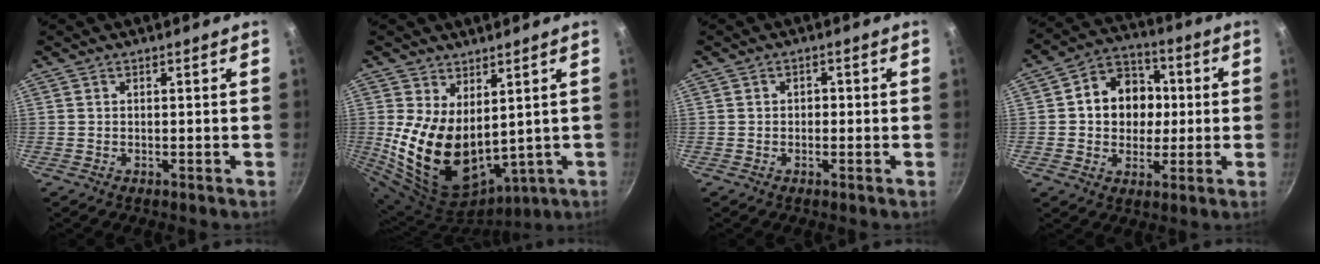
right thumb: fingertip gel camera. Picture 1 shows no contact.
{"total": 16.5, "force": [2.0, 10.0, 12.9], "torque": [-0.225, -0.038, 0.066]}
{"total": 1.4, "force": [-0.3, 1.2, 0.7], "torque": [-0.003, 0.006, -0.007]}
{"total": 12.8, "force": [1.1, 10.7, 6.9], "torque": [-0.063, 0.016, 0.006]}